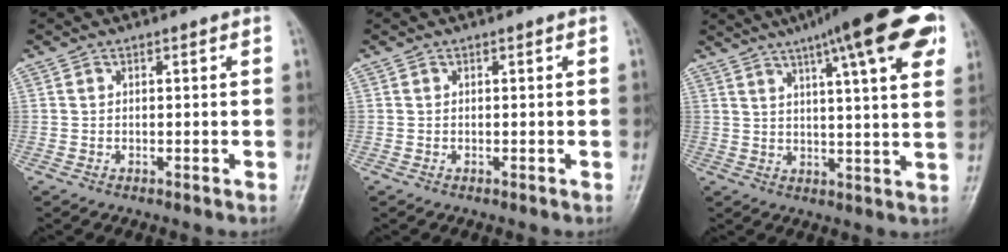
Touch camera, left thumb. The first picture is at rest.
{"total": 0.0}
{"total": 19.0, "force": [10.3, 3.5, 15.5], "torque": [-0.209, -0.011, 0.138]}